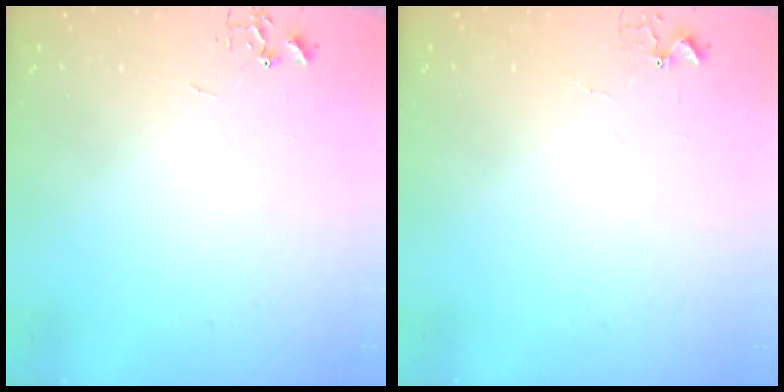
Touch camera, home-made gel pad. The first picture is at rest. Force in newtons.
{"total": 4.2, "press": 4.2, "slide": 0.4}